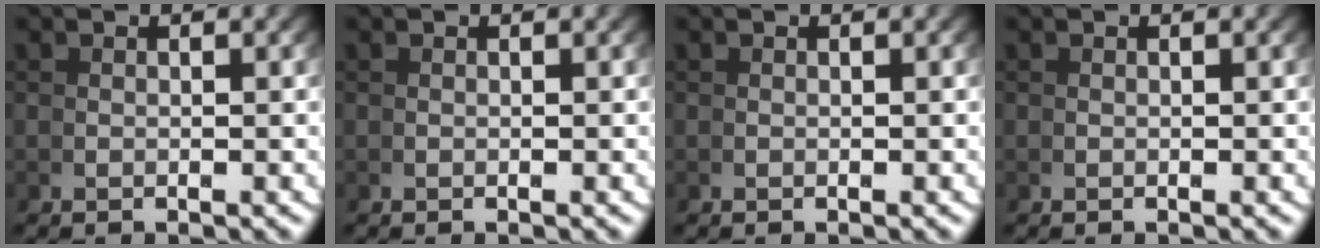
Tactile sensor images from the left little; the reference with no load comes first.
{"total": 0.0}
{"total": 0.0}
{"total": 0.0}